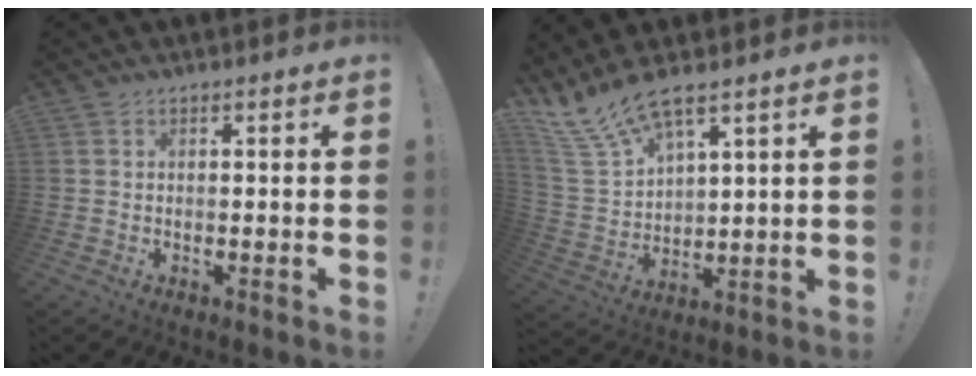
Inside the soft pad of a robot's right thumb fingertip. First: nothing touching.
{"total": 12.1, "force": [9.9, 3.5, 5.9], "torque": [-0.128, -0.062, 0.184]}